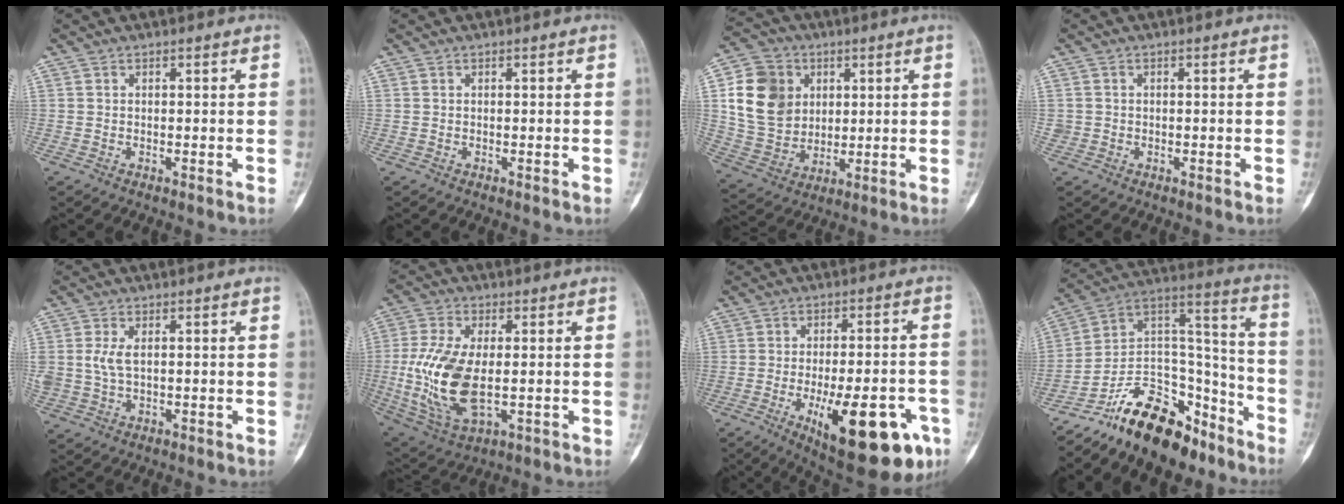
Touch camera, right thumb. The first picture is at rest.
{"total": 0.0}
{"total": 15.0, "force": [3.7, 12.3, 7.7], "torque": [-0.123, -0.002, 0.075]}
{"total": 0.7, "force": [-0.1, 0.7, 0.0], "torque": [0.005, 0.005, -0.001]}
{"total": 3.6, "force": [0.6, 2.0, 3.0], "torque": [-0.072, 0.001, 0.015]}
{"total": 15.7, "force": [-1.1, 7.9, 13.6], "torque": [-0.290, -0.010, -0.008]}
{"total": 21.1, "force": [-8.5, 7.6, 17.8], "torque": [-0.201, 0.014, -0.104]}
{"total": 20.9, "force": [-15.4, 9.5, 10.3], "torque": [-0.126, 0.130, -0.266]}